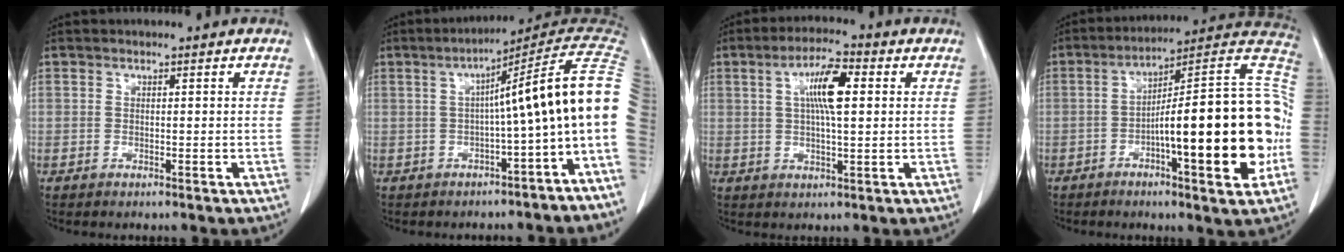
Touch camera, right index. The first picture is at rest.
{"total": 12.5, "force": [-1.0, -0.4, 12.5], "torque": [-0.161, 0.038, -0.024]}
{"total": 7.7, "force": [1.9, 1.5, 7.4], "torque": [-0.135, 0.013, 0.032]}
{"total": 22.7, "force": [-4.7, 2.7, 22.1], "torque": [-0.261, 0.026, -0.064]}